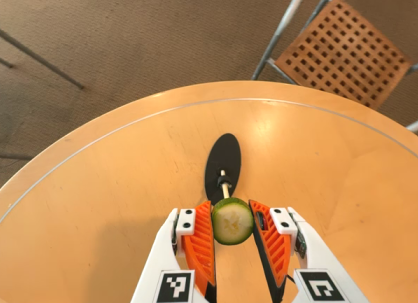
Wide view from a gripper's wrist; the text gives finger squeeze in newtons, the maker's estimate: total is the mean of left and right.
{"total": 6.8, "left": 6.8, "right": 6.8}